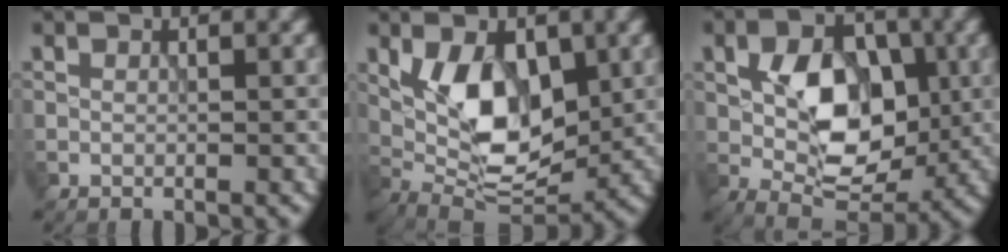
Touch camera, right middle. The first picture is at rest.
{"total": 8.0, "force": [1.4, 4.2, 6.6], "torque": [-0.113, -0.008, 0.027]}
{"total": 8.0, "force": [0.3, 5.0, 6.3], "torque": [-0.102, -0.003, 0.004]}